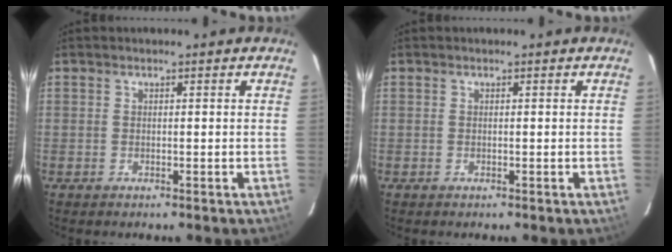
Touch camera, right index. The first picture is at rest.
{"total": 0.0}